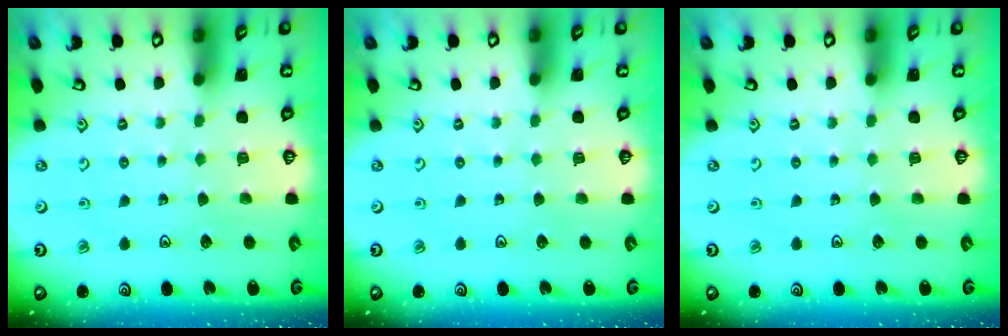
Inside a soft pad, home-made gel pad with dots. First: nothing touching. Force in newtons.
{"total": 0.0}
{"total": 0.0}